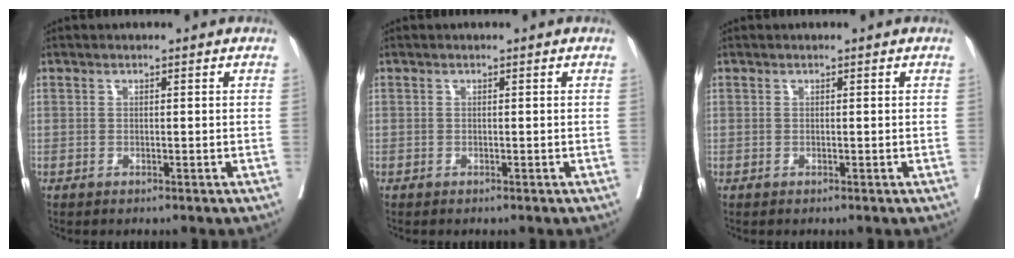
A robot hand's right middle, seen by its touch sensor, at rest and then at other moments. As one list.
[{"total": 0.0}, {"total": 0.0}]